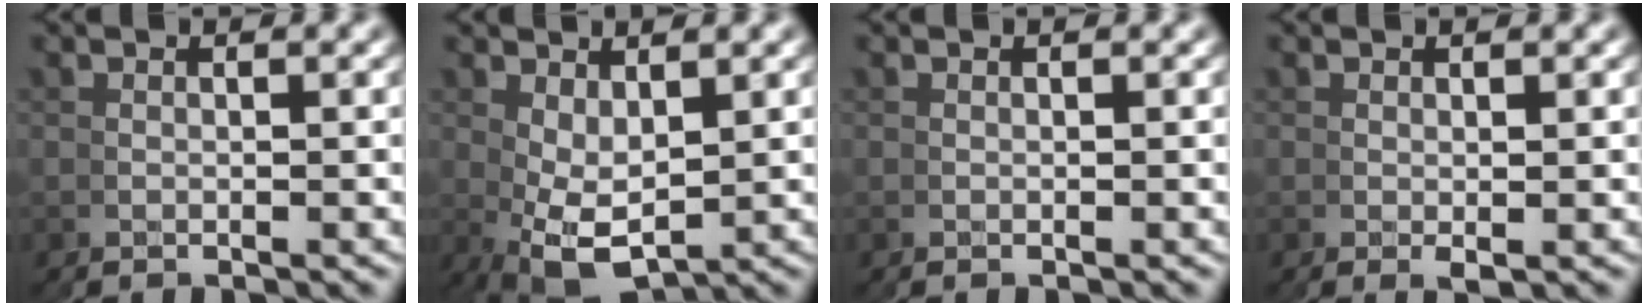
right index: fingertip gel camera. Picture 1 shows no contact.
{"total": 8.3, "force": [-2.1, 6.2, 5.0], "torque": [-0.101, -0.059, -0.006]}
{"total": 0.0}
{"total": 0.6, "force": [0.1, -0.4, 0.5], "torque": [-0.001, 0.001, 0.003]}